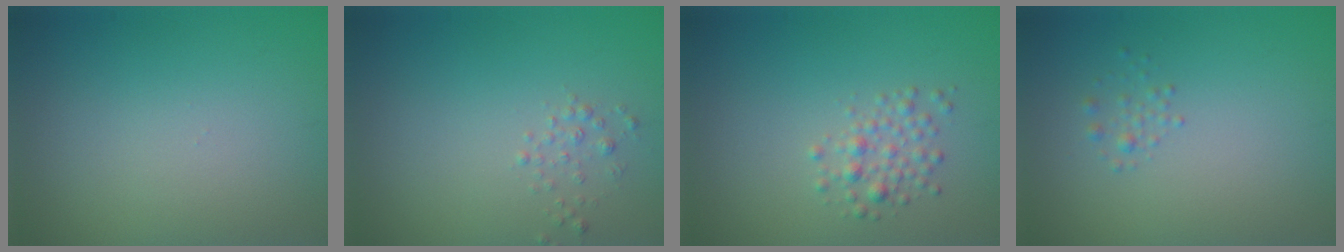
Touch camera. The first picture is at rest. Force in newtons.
{"total": 0.9, "press": 0.9, "slide": 0.0}
{"total": 1.9, "press": 1.9, "slide": 0.1}
{"total": 0.9, "press": 0.9, "slide": 0.1}